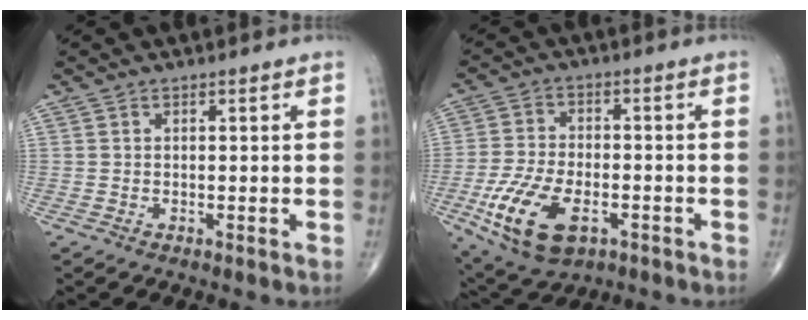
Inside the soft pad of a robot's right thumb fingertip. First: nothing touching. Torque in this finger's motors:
{"motor_torque": [0.28, 0.25, 0.57, 0.19, 0.35]}